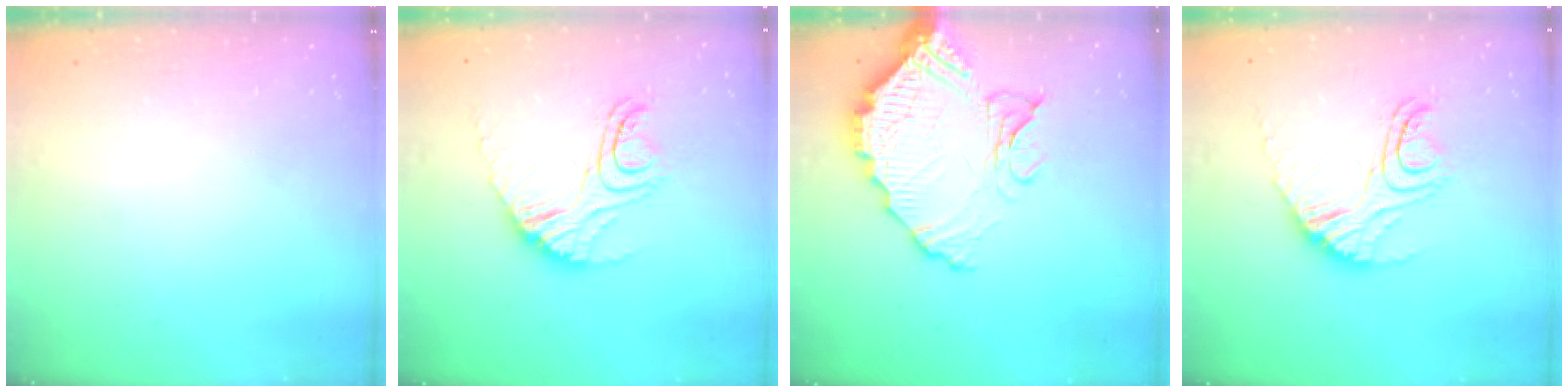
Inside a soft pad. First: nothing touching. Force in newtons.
{"total": 14.6, "press": 14.5, "slide": 1.2}
{"total": 13.9, "press": 13.9, "slide": 1.2}
{"total": 14.6, "press": 14.5, "slide": 1.2}